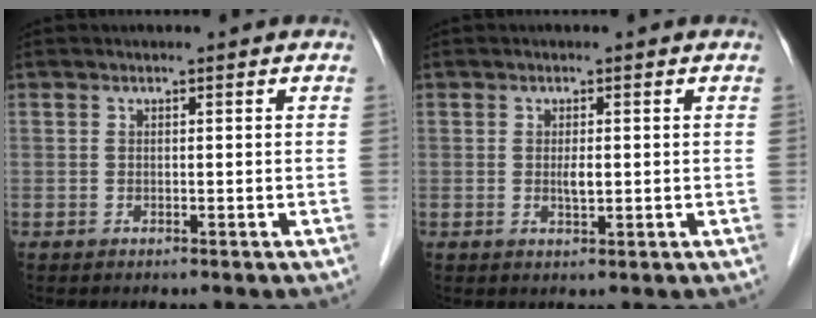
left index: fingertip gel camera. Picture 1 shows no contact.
{"total": 1.9, "force": [0.1, 0.3, 1.8], "torque": [-0.035, -0.002, 0.002]}